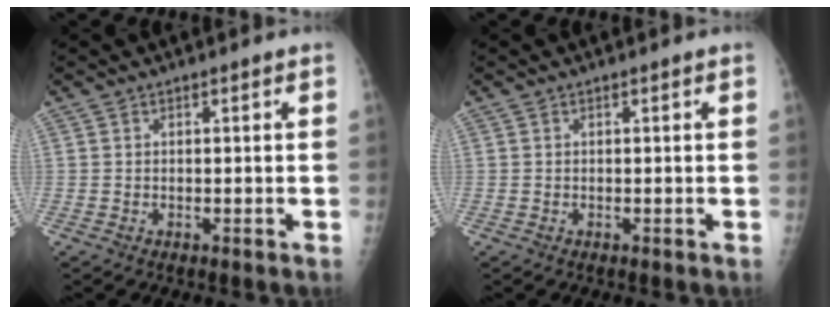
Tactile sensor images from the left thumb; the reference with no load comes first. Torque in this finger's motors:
{"motor_torque": [0.11, 0.11, 0.00, 0.00, 0.00]}